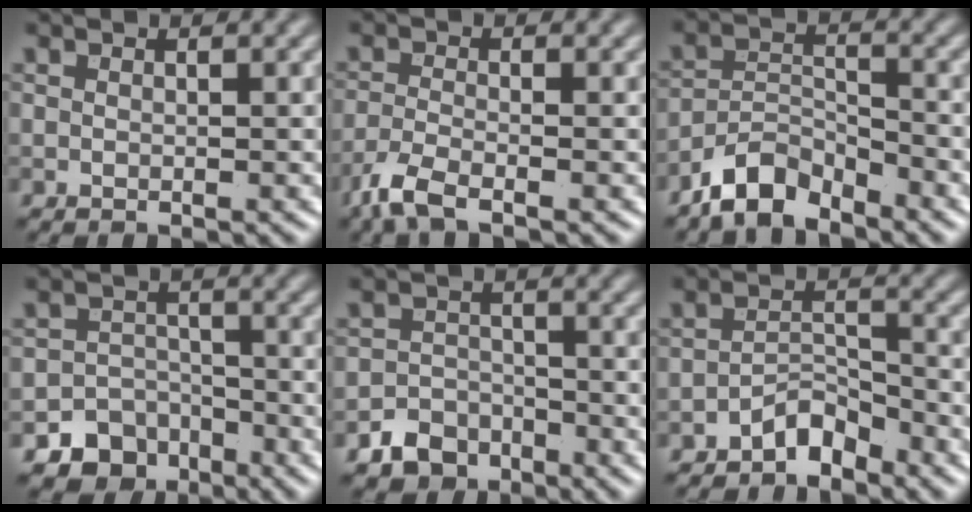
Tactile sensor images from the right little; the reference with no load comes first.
{"total": 3.4, "force": [-2.5, 0.8, 2.2], "torque": [-0.055, -0.011, -0.063]}
{"total": 4.9, "force": [-4.1, 1.6, 1.9], "torque": [-0.029, 0.000, -0.087]}
{"total": 5.1, "force": [-3.6, 3.5, 0.7], "torque": [0.014, -0.002, -0.049]}
{"total": 3.4, "force": [-2.5, 2.2, 0.6], "torque": [-0.002, 0.002, -0.049]}
{"total": 2.7, "force": [-2.3, 0.9, 1.0], "torque": [-0.013, 0.015, -0.045]}